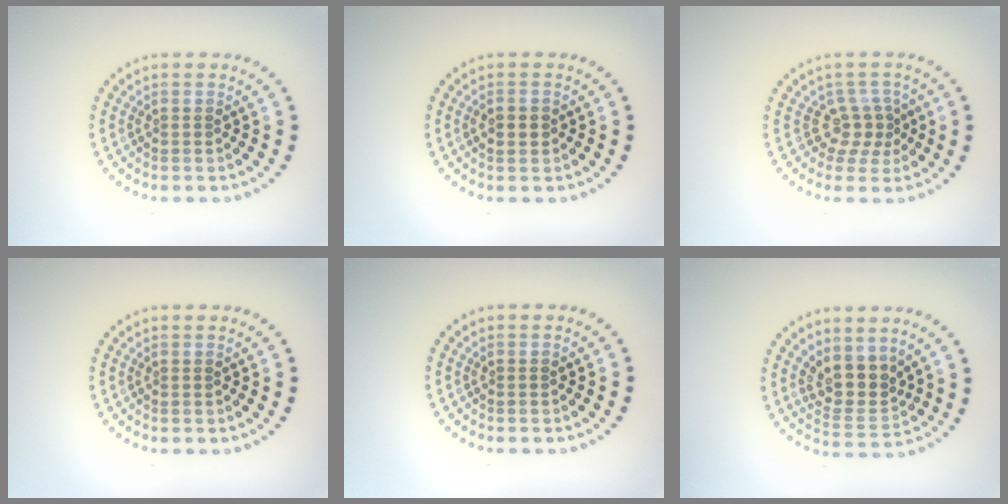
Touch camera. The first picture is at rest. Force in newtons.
{"total": 2.1, "press": 2.1, "slide": 0.2}
{"total": 2.5, "press": 1.7, "slide": 1.8}
{"total": 0.0}
{"total": 0.0}
{"total": 3.6, "press": 3.1, "slide": 1.9}